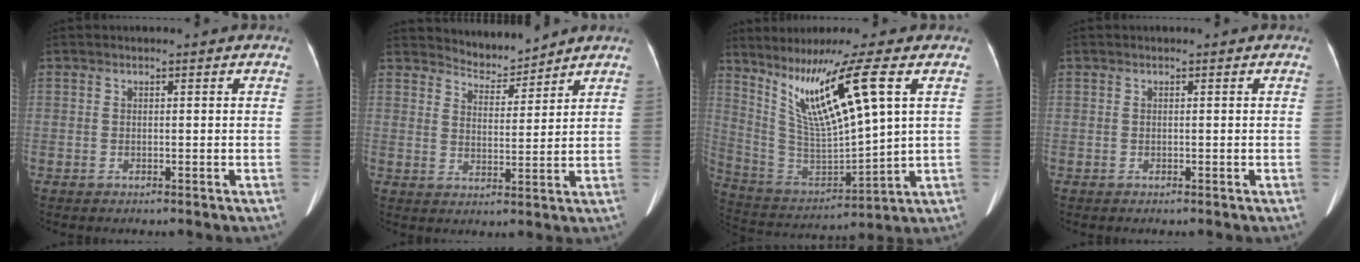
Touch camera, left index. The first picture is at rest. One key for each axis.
{"total": 4.6, "fx": 4.6, "fy": 0.3, "fz": -0.5, "tx": 0.003, "ty": 0.000, "tz": 0.080}
{"total": 14.8, "fx": 7.0, "fy": 0.5, "fz": 13.0, "tx": -0.259, "ty": -0.008, "tz": 0.141}
{"total": 0.0}